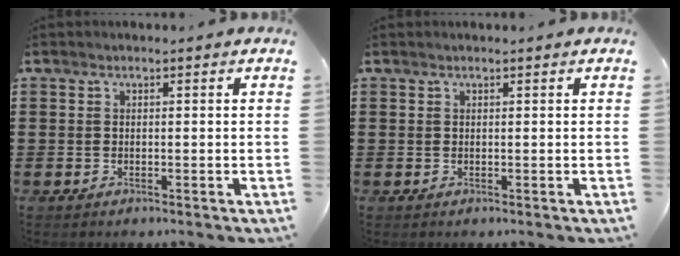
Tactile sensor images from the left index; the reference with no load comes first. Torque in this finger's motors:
{"motor_torque": [0.20, 0.45, -0.02, 0.01]}